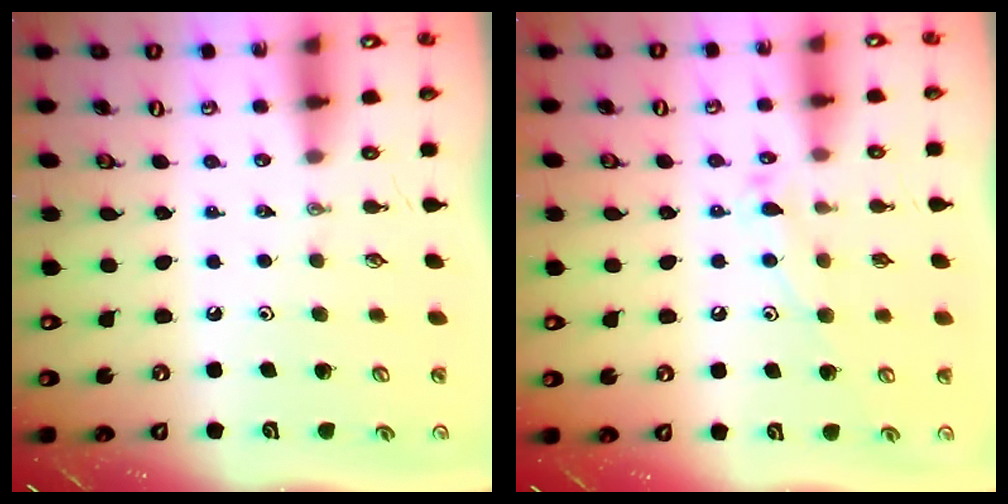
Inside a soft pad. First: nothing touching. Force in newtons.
{"total": 8.7, "press": 8.6, "slide": 0.5}